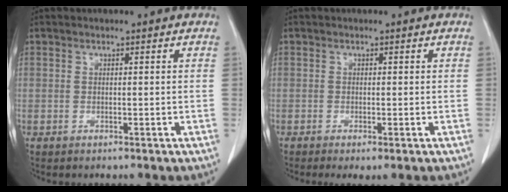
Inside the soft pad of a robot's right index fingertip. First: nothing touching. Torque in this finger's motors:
{"motor_torque": [0.46, -0.50, 0.16, 0.04]}